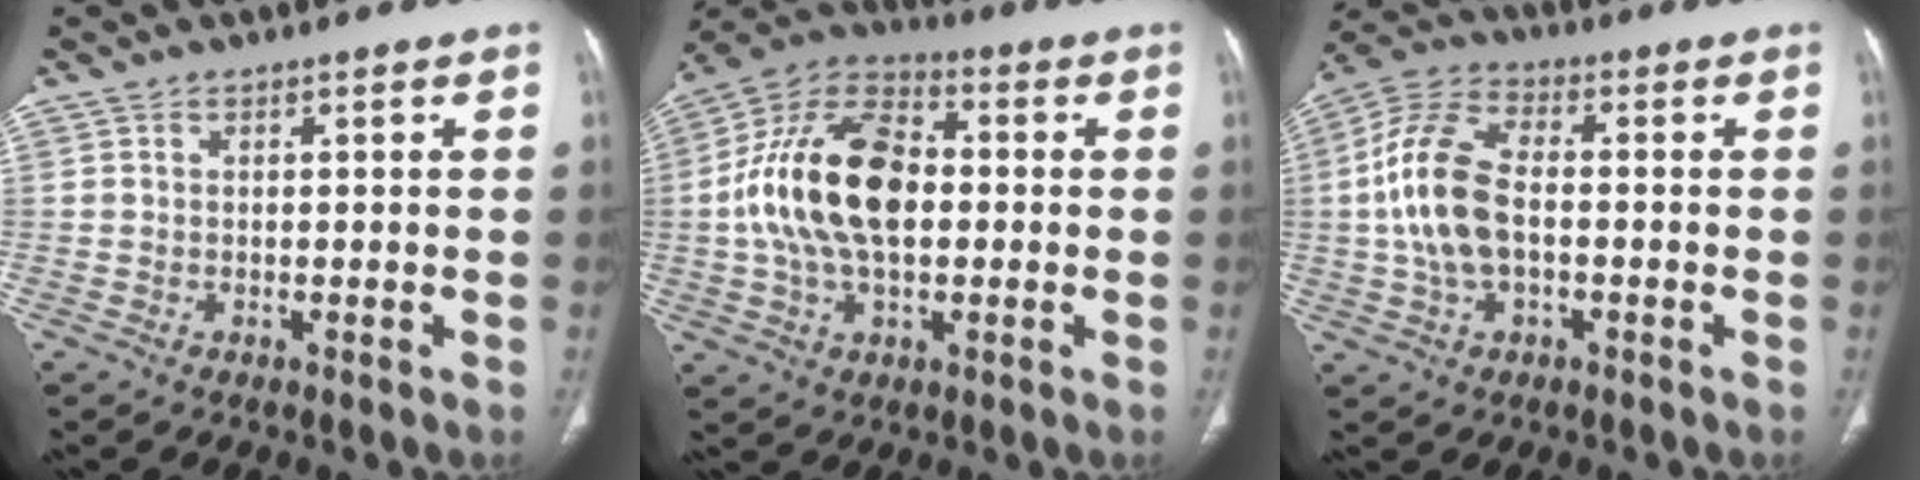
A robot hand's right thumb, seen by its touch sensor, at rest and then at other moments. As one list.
[{"total": 19.4, "force": [0.3, 11.5, 15.6], "torque": [-0.287, 0.027, 0.000]}, {"total": 13.2, "force": [-0.7, 7.5, 10.8], "torque": [-0.226, 0.027, -0.016]}]